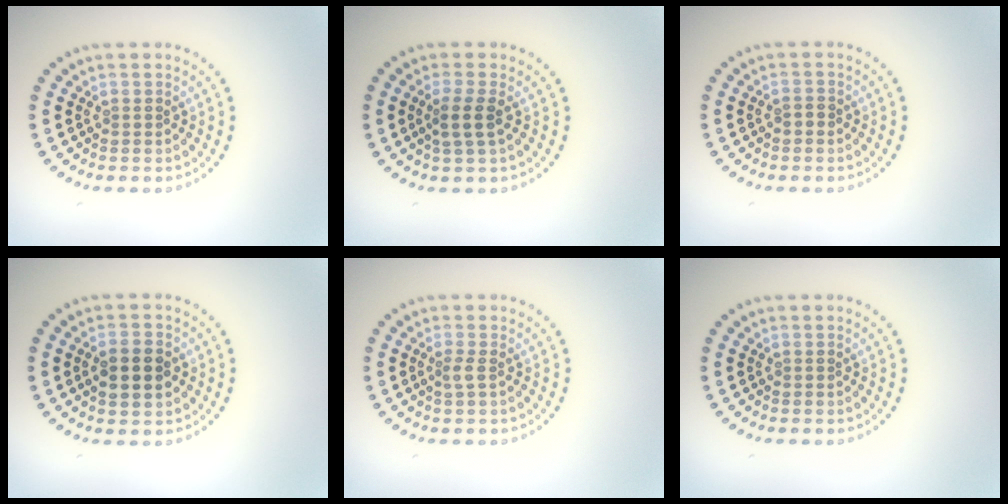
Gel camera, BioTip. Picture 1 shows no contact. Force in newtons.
{"total": 2.2, "press": 1.8, "slide": 1.2}
{"total": 0.8, "press": 0.8, "slide": 0.1}
{"total": 3.6, "press": 3.6, "slide": 0.1}
{"total": 0.9, "press": 0.7, "slide": 0.7}
{"total": 0.0}